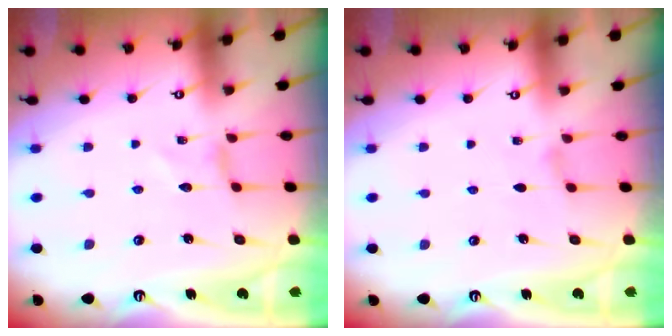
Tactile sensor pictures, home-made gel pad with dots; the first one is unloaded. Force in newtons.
{"total": 1.9, "press": 1.9, "slide": 0.3}